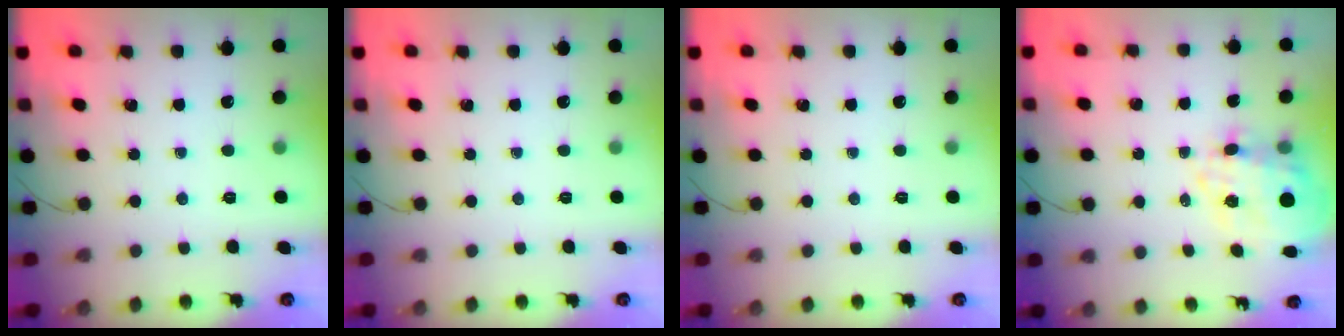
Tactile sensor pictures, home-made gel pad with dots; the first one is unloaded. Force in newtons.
{"total": 0.0}
{"total": 0.0}
{"total": 13.3, "press": 12.9, "slide": 3.2}